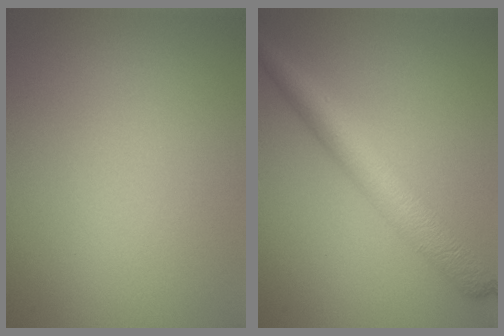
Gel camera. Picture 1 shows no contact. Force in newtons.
{"total": 4.5, "press": 4.5, "slide": 0.1}